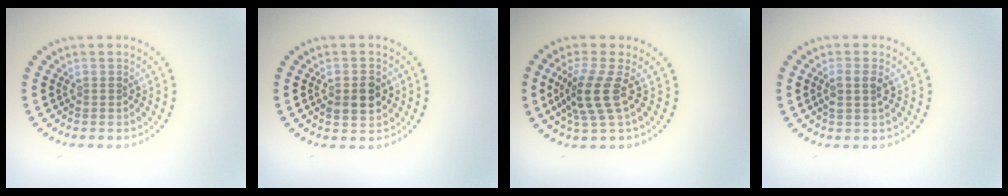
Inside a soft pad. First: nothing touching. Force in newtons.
{"total": 2.8, "press": 2.8, "slide": 0.3}
{"total": 3.5, "press": 2.7, "slide": 2.3}
{"total": 1.9, "press": 1.7, "slide": 0.8}